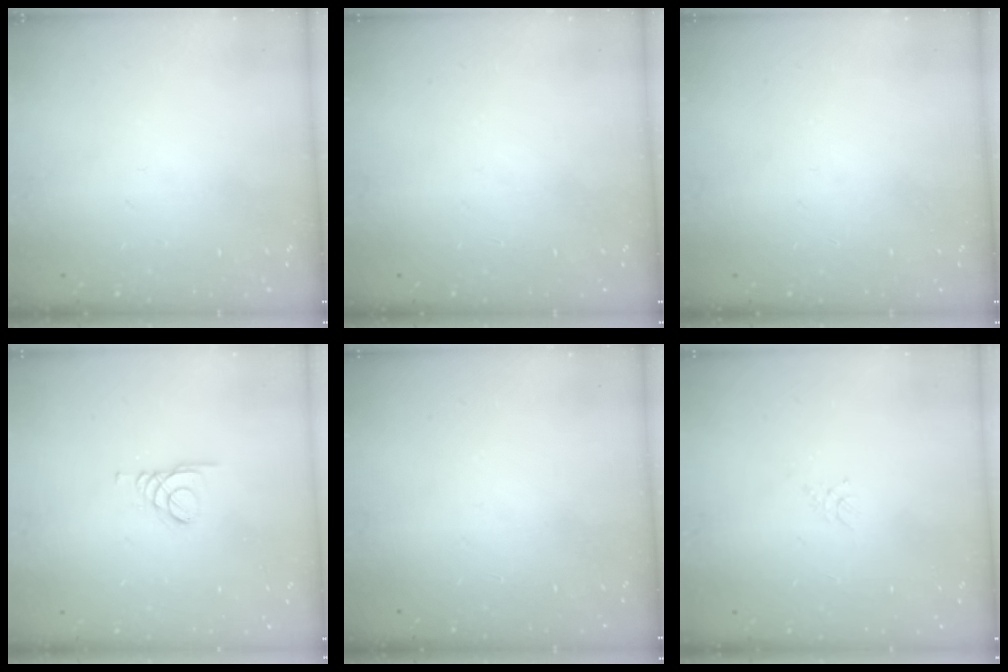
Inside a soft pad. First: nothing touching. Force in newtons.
{"total": 0.0}
{"total": 0.0}
{"total": 1.6, "press": 1.6, "slide": 0.0}
{"total": 0.0}
{"total": 1.1, "press": 1.1, "slide": 0.3}